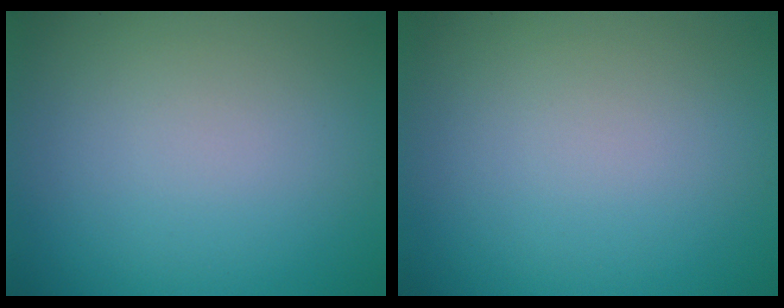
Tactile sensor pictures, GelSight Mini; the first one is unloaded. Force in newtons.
{"total": 0.0}